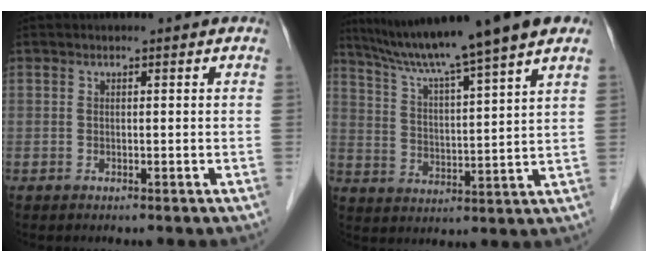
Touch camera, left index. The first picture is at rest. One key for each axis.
{"total": 17.7, "fx": 13.8, "fy": -0.7, "fz": 11.1, "tx": -0.180, "ty": 0.022, "tz": 0.205}